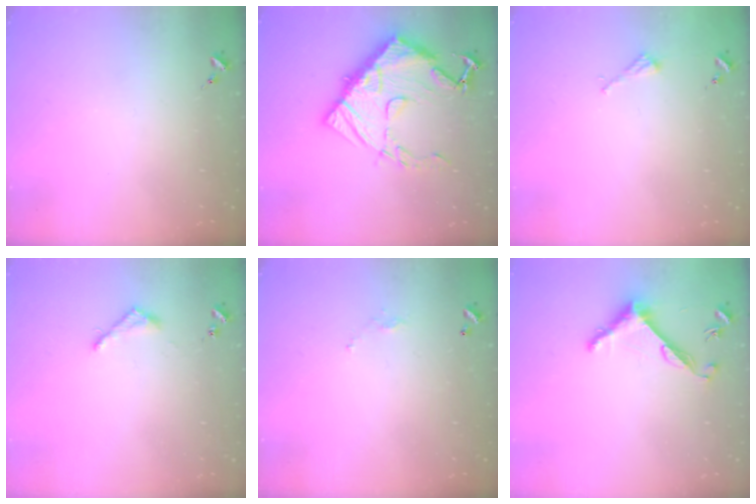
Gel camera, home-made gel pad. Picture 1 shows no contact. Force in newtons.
{"total": 22.1, "press": 22.0, "slide": 2.0}
{"total": 2.2, "press": 2.2, "slide": 0.2}
{"total": 3.6, "press": 3.6, "slide": 0.4}
{"total": 3.7, "press": 3.7, "slide": 0.1}
{"total": 7.5, "press": 7.5, "slide": 0.5}